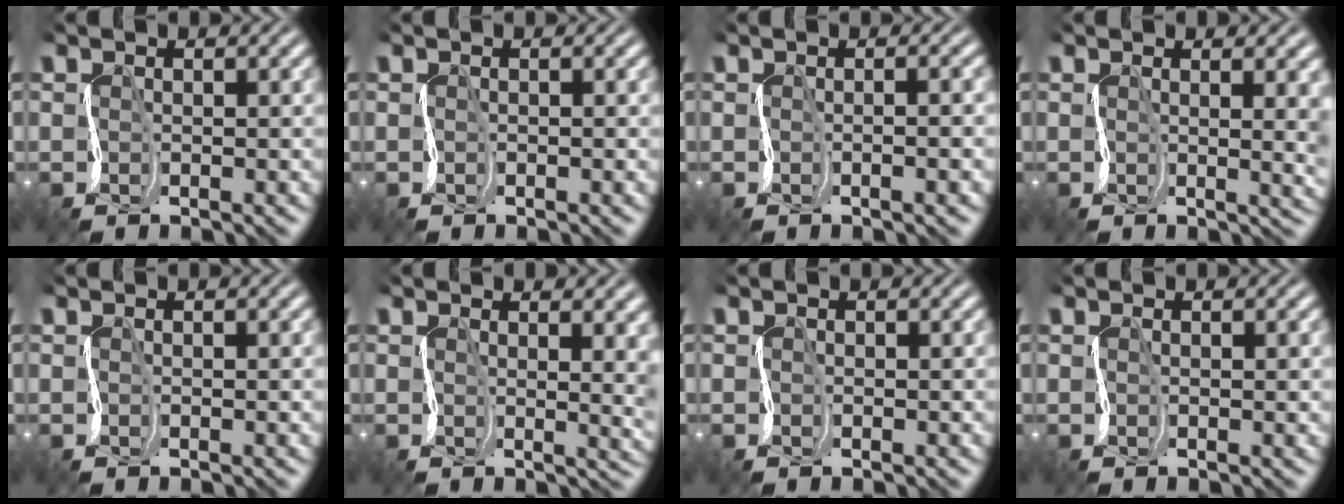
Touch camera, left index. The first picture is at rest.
{"total": 0.0}
{"total": 2.4, "force": [-0.2, 1.1, 2.2], "torque": [-0.009, 0.006, -0.007]}
{"total": 6.4, "force": [1.4, 3.1, 5.4], "torque": [-0.054, 0.019, 0.019]}
{"total": 0.5, "force": [0.2, 0.2, 0.5], "torque": [-0.006, 0.000, 0.002]}
{"total": 7.7, "force": [2.0, 3.9, 6.3], "torque": [-0.071, 0.023, 0.026]}
{"total": 0.0}
{"total": 0.8, "force": [0.6, 0.1, 0.5], "torque": [-0.010, 0.004, 0.008]}